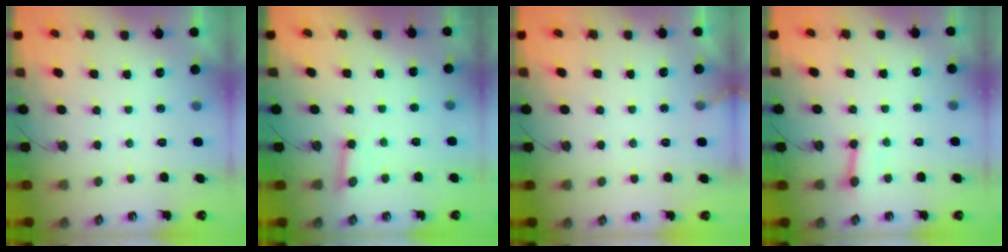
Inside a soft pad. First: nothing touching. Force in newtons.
{"total": 2.5, "press": 2.5, "slide": 0.4}
{"total": 4.3, "press": 4.3, "slide": 0.2}
{"total": 2.6, "press": 2.6, "slide": 0.1}